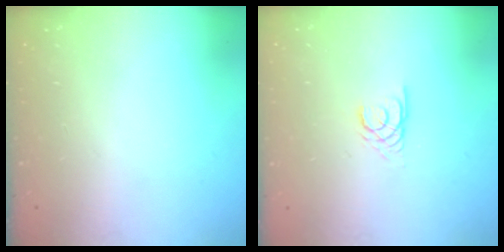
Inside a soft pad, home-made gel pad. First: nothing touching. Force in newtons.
{"total": 2.0, "press": 2.0, "slide": 0.1}